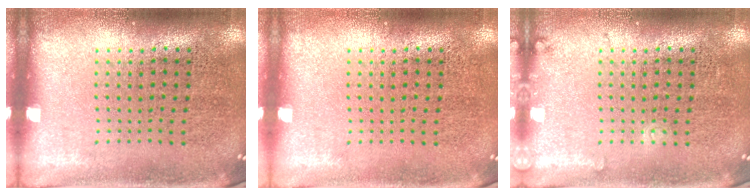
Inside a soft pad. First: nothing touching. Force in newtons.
{"total": 0.0}
{"total": 1.0, "press": 1.0, "slide": 0.1}